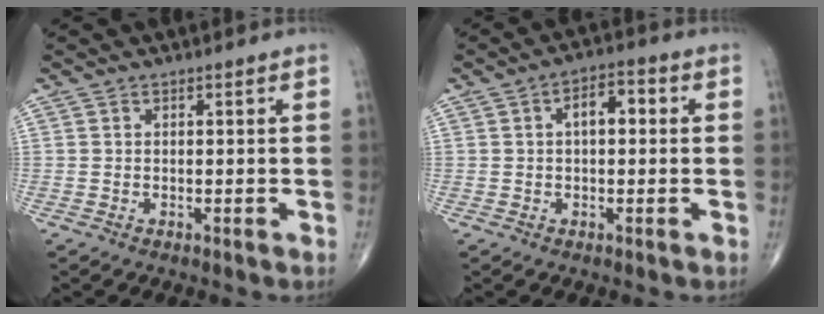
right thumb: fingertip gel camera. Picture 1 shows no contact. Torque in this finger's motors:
{"motor_torque": [0.12, 1.56, 0.50, 0.12, 0.00]}